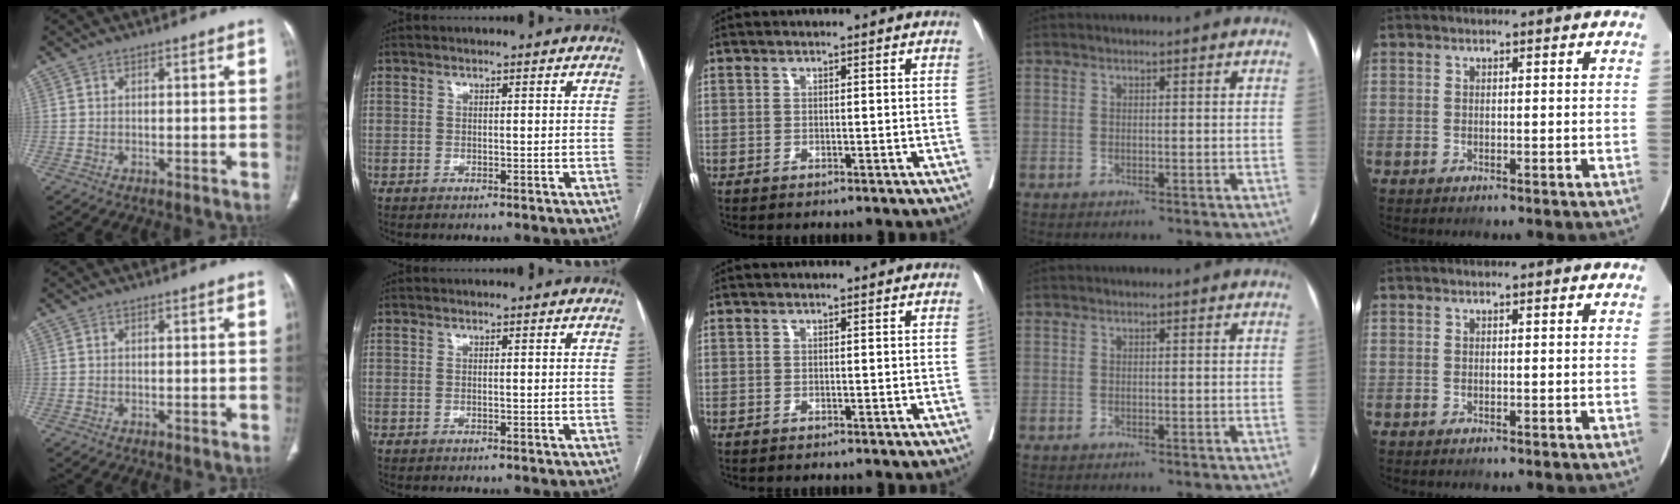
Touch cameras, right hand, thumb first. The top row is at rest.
{}